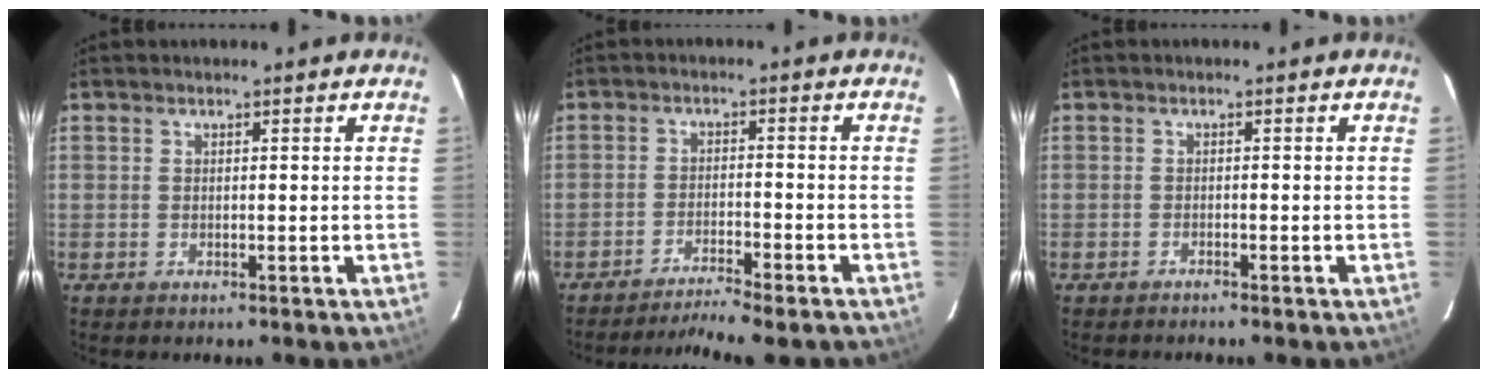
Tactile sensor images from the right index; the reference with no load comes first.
{"total": 8.5, "force": [-7.6, 0.0, 3.8], "torque": [-0.081, -0.012, -0.119]}
{"total": 0.9, "force": [-0.8, -0.1, 0.1], "torque": [-0.006, -0.003, -0.015]}